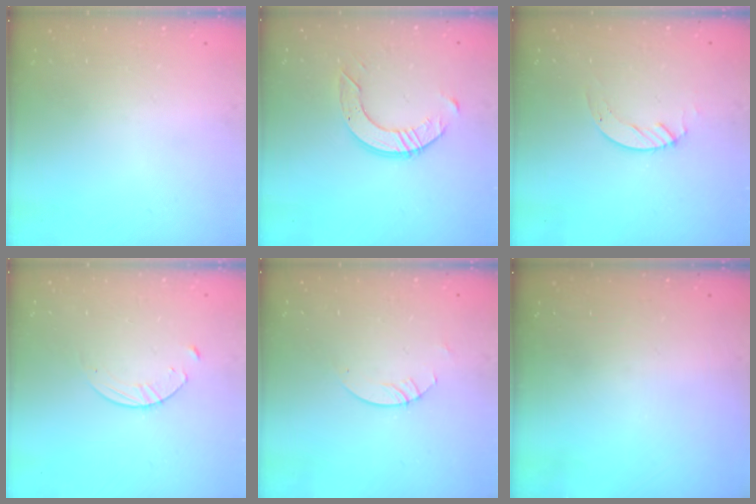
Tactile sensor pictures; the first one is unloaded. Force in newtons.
{"total": 6.4, "press": 6.4, "slide": 0.6}
{"total": 2.4, "press": 2.4, "slide": 0.2}
{"total": 4.3, "press": 4.3, "slide": 0.5}
{"total": 3.0, "press": 2.9, "slide": 0.3}
{"total": 0.0}